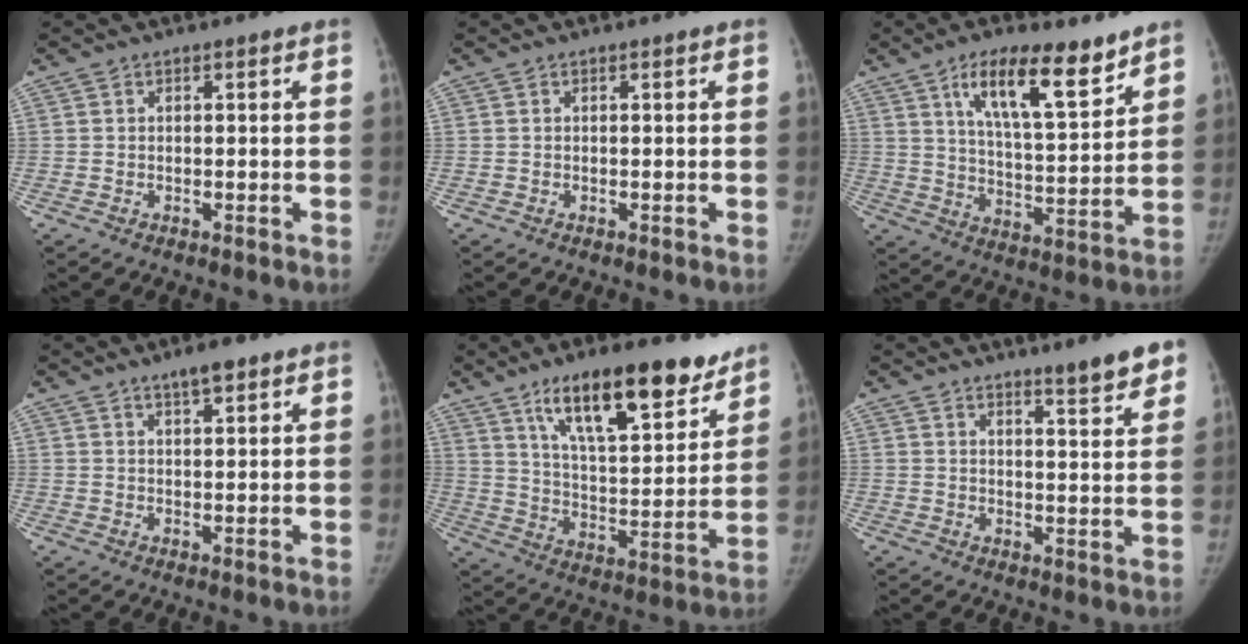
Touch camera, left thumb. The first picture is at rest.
{"total": 0.0}
{"total": 14.9, "force": [9.3, 4.6, 10.6], "torque": [-0.151, -0.051, 0.160]}
{"total": 3.9, "force": [2.7, 1.0, 2.7], "torque": [-0.041, -0.011, 0.044]}
{"total": 20.2, "force": [13.4, 6.5, 13.6], "torque": [-0.179, -0.063, 0.224]}
{"total": 7.9, "force": [5.7, 1.0, 5.3], "torque": [-0.059, -0.037, 0.079]}